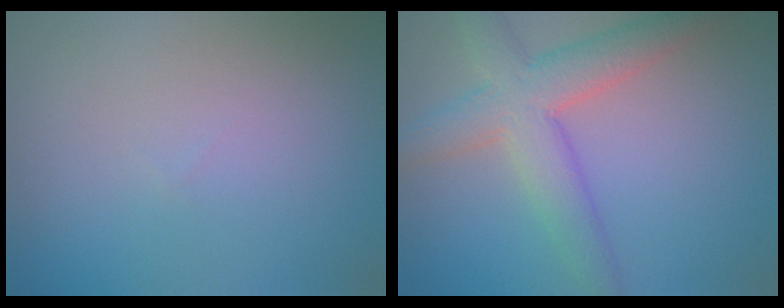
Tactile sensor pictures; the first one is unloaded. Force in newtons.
{"total": 5.5, "press": 5.5, "slide": 0.2}